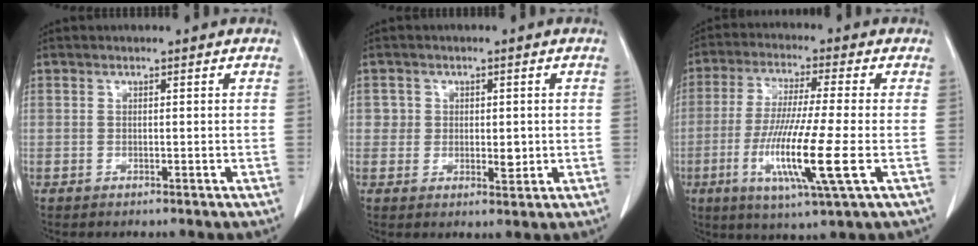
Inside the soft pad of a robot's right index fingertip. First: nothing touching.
{"total": 3.3, "force": [0.3, 2.8, 1.7], "torque": [-0.010, 0.001, 0.008]}
{"total": 13.2, "force": [-3.5, -0.2, 12.8], "torque": [-0.254, -0.027, -0.068]}